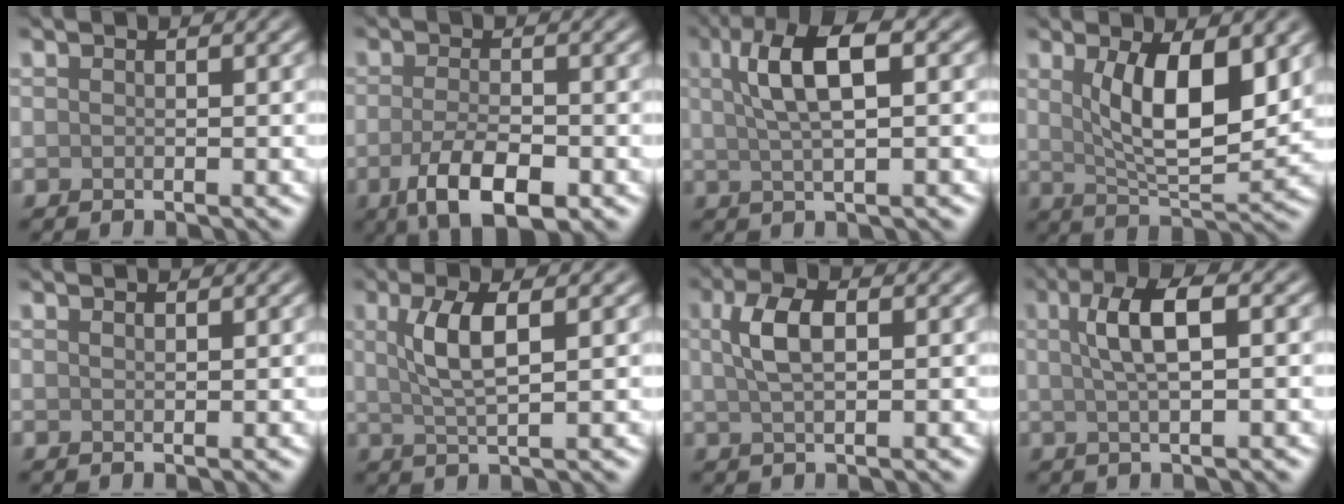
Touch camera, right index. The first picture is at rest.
{"total": 5.4, "force": [-2.3, 2.0, 4.4], "torque": [-0.087, -0.007, -0.041]}
{"total": 6.0, "force": [1.7, 1.9, 5.5], "torque": [-0.092, 0.012, 0.028]}
{"total": 7.9, "force": [2.1, 2.9, 7.1], "torque": [-0.125, -0.012, 0.042]}
{"total": 0.8, "force": [0.8, 0.1, 0.2], "torque": [-0.003, 0.001, 0.013]}
{"total": 4.2, "force": [1.1, 1.2, 3.9], "torque": [-0.081, 0.003, 0.023]}
{"total": 3.8, "force": [1.0, 1.5, 3.3], "torque": [-0.071, 0.008, 0.017]}
{"total": 4.7, "force": [1.1, 1.3, 4.4], "torque": [-0.077, 0.011, 0.017]}